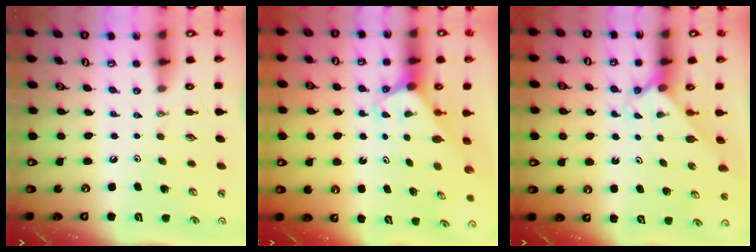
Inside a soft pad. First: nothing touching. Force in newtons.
{"total": 1.9, "press": 1.9, "slide": 0.1}
{"total": 2.1, "press": 2.1, "slide": 0.3}